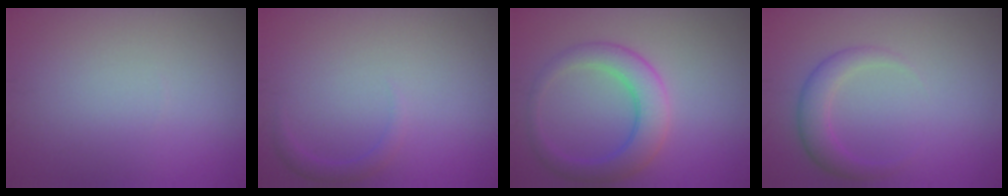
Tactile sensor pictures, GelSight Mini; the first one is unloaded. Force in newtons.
{"total": 1.2, "press": 1.2, "slide": 0.1}
{"total": 4.5, "press": 4.5, "slide": 0.1}
{"total": 2.7, "press": 2.6, "slide": 0.4}